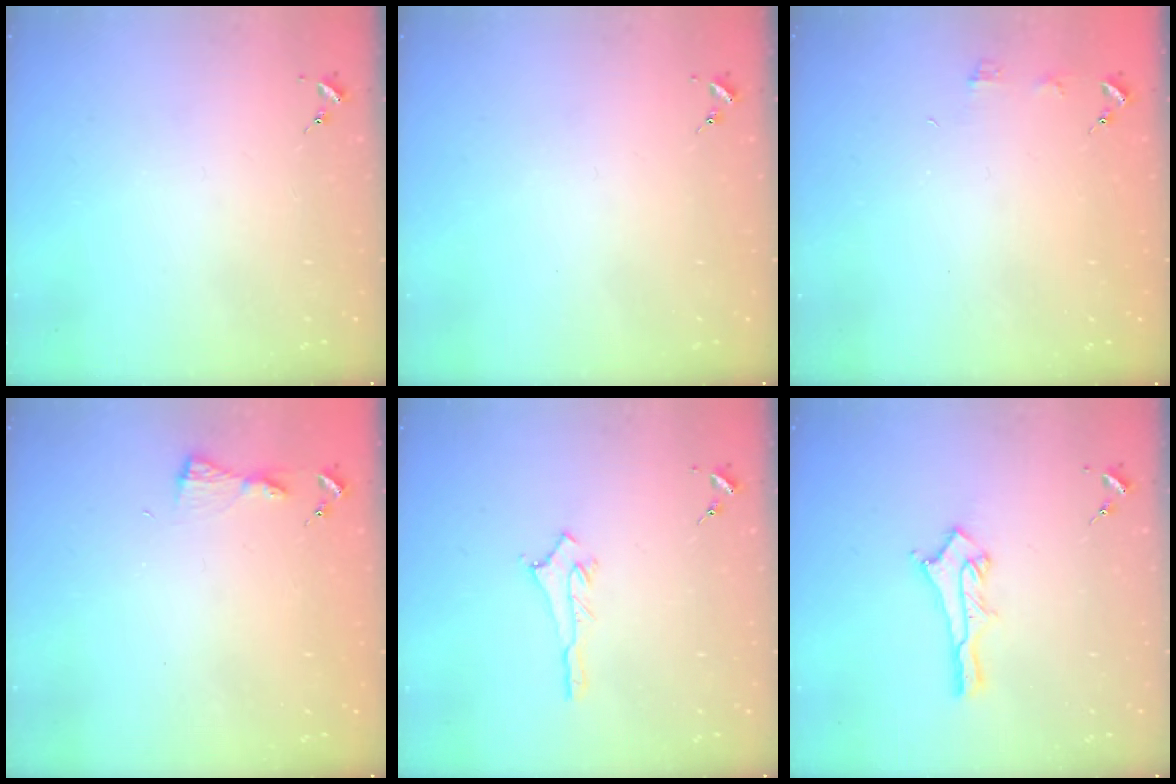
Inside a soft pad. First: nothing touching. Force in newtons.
{"total": 0.0}
{"total": 3.9, "press": 3.8, "slide": 0.5}
{"total": 3.9, "press": 3.9, "slide": 0.4}
{"total": 2.9, "press": 2.9, "slide": 0.3}
{"total": 12.5, "press": 12.5, "slide": 1.2}